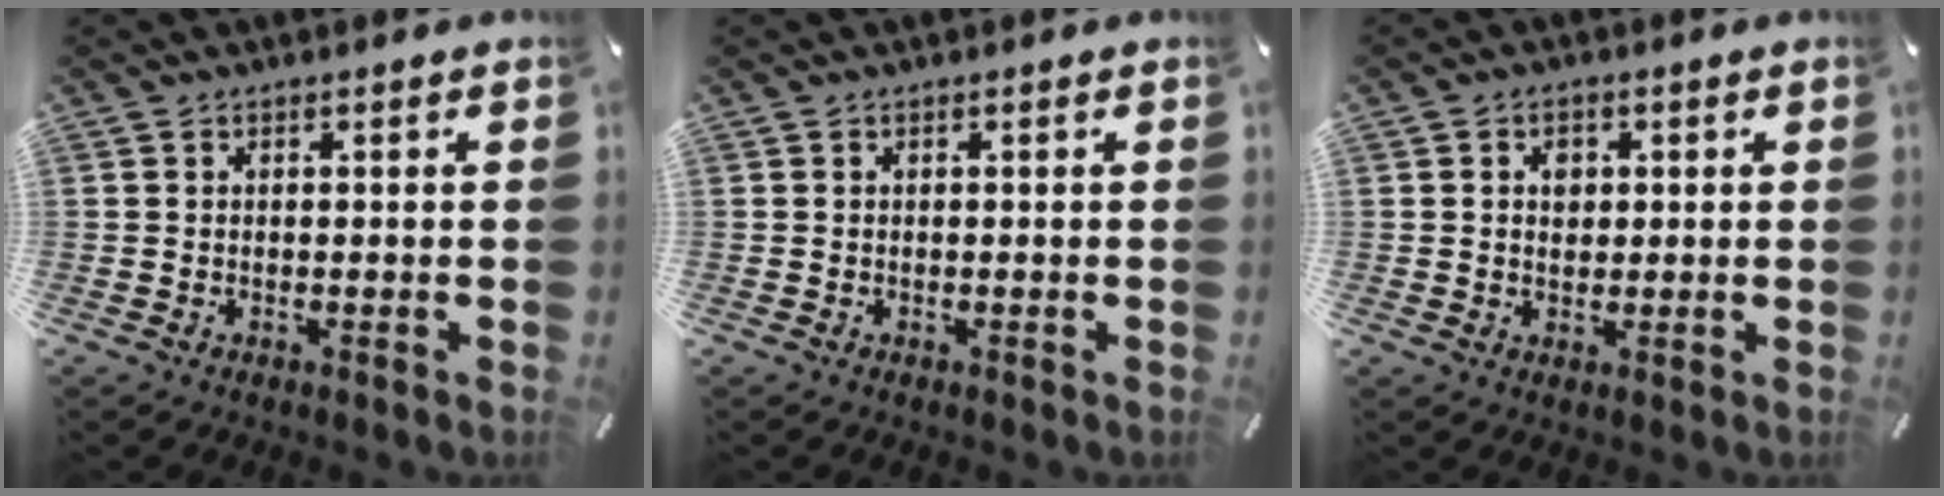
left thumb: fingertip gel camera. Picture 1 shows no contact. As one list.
[{"total": 0.0}, {"total": 3.0, "force": [0.6, 2.7, 1.3], "torque": [-0.006, -0.002, 0.002]}]